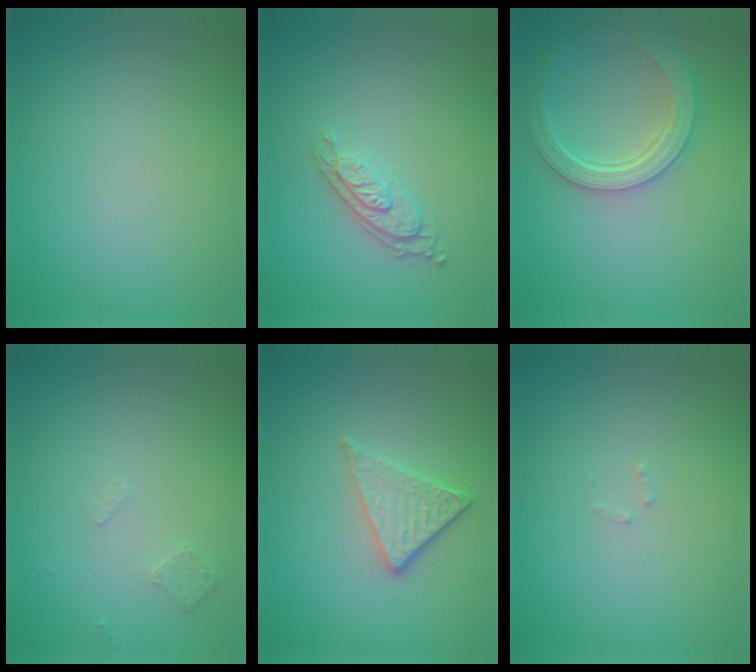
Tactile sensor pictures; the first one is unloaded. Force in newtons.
{"total": 3.0, "press": 2.2, "slide": 2.0}
{"total": 4.9, "press": 3.8, "slide": 3.0}
{"total": 0.6, "press": 0.5, "slide": 0.4}
{"total": 3.0, "press": 2.6, "slide": 1.6}
{"total": 0.6, "press": 0.6, "slide": 0.1}